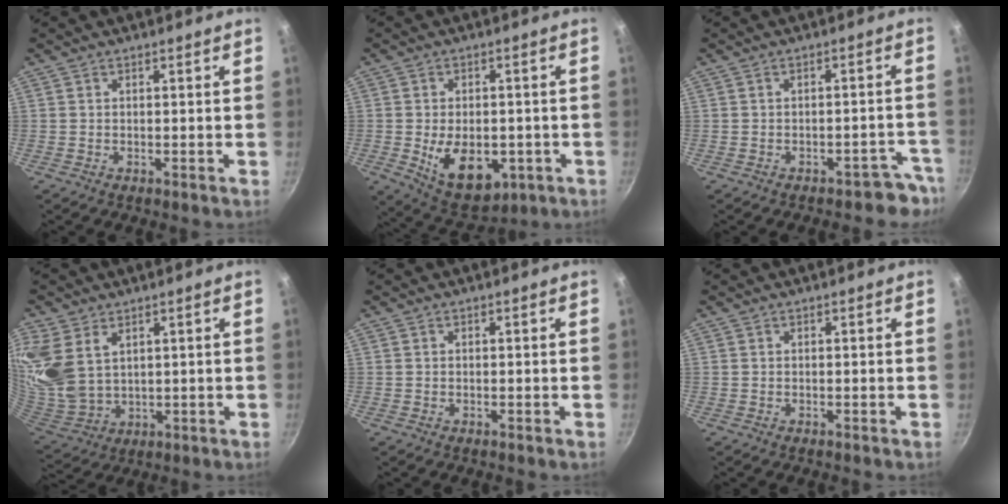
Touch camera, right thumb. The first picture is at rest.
{"total": 12.7, "force": [-3.0, 8.0, 9.3], "torque": [-0.112, -0.007, -0.024]}
{"total": 4.5, "force": [-3.7, 2.5, 1.0], "torque": [0.033, 0.052, -0.033]}
{"total": 15.7, "force": [6.4, 10.6, 9.7], "torque": [-0.219, -0.017, 0.145]}
{"total": 0.0}
{"total": 0.0}